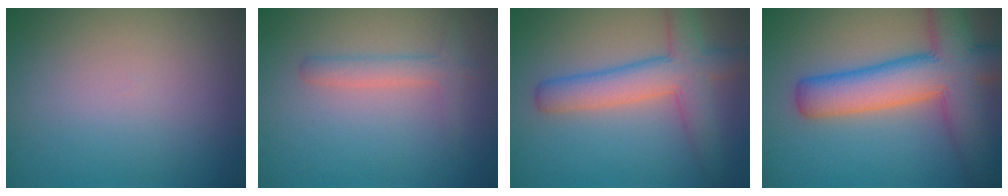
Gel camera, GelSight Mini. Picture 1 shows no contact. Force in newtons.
{"total": 1.8, "press": 1.8, "slide": 0.1}
{"total": 5.5, "press": 5.5, "slide": 0.2}
{"total": 9.3, "press": 9.3, "slide": 0.4}